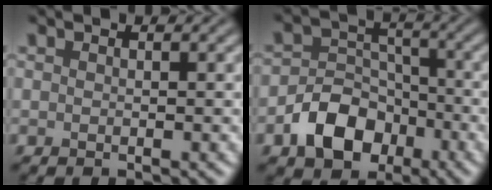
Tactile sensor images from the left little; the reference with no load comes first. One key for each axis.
{"total": 5.9, "fx": -3.0, "fy": 4.2, "fz": 2.9, "tx": -0.044, "ty": -0.002, "tz": -0.059}